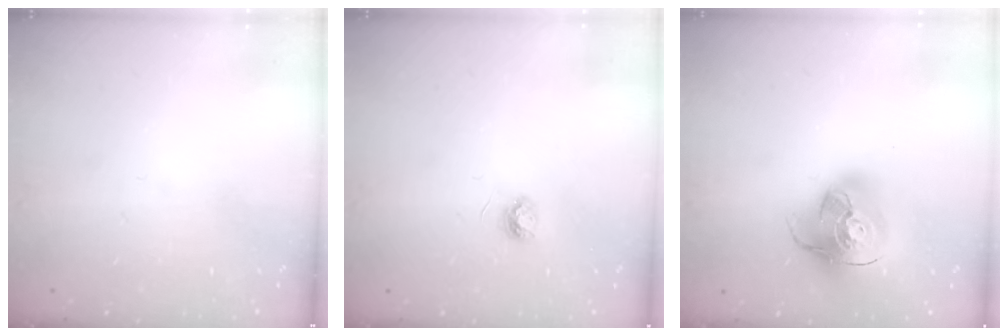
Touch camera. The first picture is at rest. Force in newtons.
{"total": 3.9, "press": 3.9, "slide": 0.5}
{"total": 18.0, "press": 17.8, "slide": 2.8}